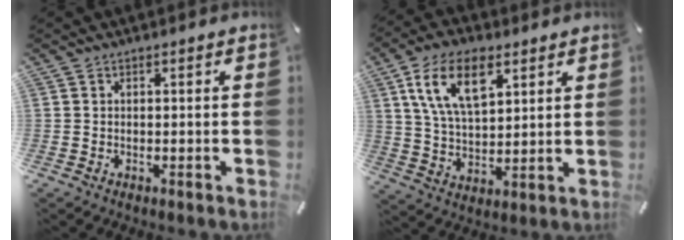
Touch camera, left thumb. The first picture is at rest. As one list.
[{"total": 13.3, "force": [6.6, 7.0, 9.2], "torque": [-0.192, -0.007, 0.118]}]